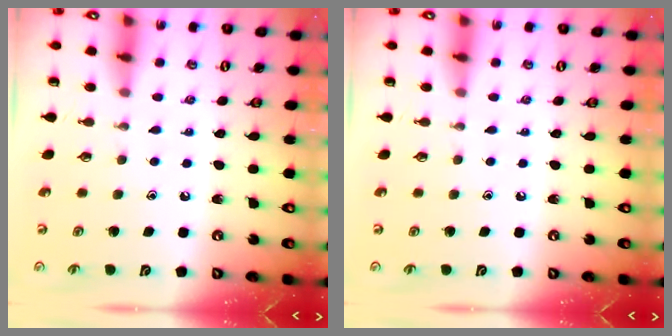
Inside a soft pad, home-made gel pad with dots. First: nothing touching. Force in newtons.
{"total": 0.0}